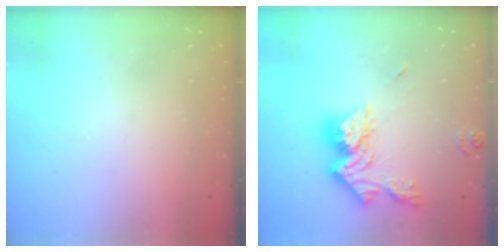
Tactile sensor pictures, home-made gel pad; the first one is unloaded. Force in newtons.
{"total": 14.4, "press": 14.4, "slide": 1.5}